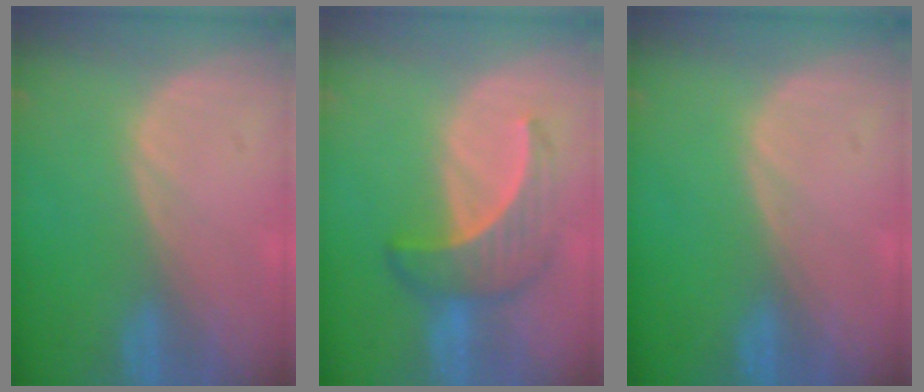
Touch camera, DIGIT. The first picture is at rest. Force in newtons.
{"total": 6.3, "press": 6.1, "slide": 1.9}
{"total": 0.0}